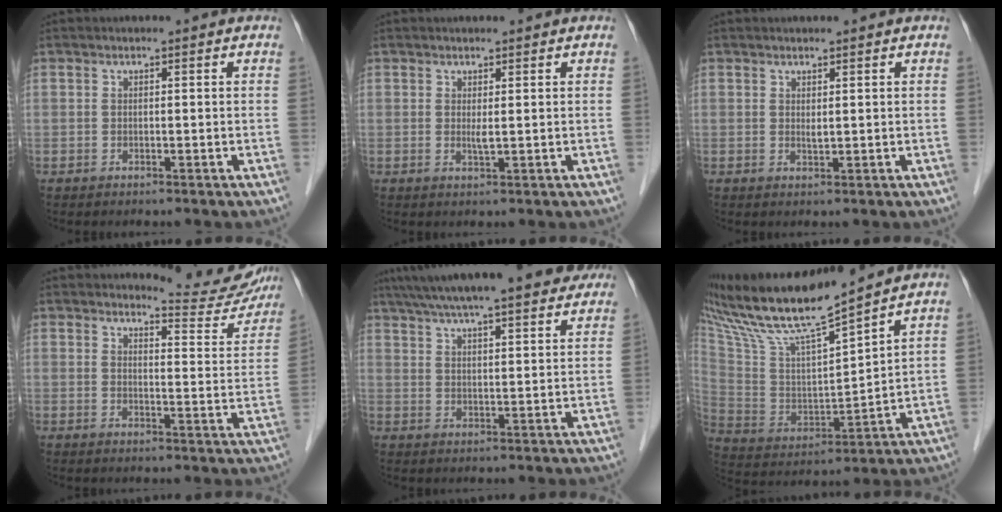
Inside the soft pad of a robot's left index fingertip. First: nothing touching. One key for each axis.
{"total": 1.1, "fx": 0.3, "fy": 0.0, "fz": 1.1, "tx": -0.025, "ty": -0.003, "tz": 0.009}
{"total": 1.0, "fx": 0.6, "fy": 0.2, "fz": 0.8, "tx": -0.015, "ty": -0.002, "tz": 0.011}
{"total": 8.8, "fx": 8.7, "fy": 0.9, "fz": 0.3, "tx": 0.004, "ty": -0.035, "tz": 0.097}
{"total": 21.4, "fx": 18.1, "fy": 3.3, "fz": 10.9, "tx": -0.181, "ty": 0.047, "tz": 0.250}
{"total": 15.5, "fx": 13.7, "fy": -0.7, "fz": 7.3, "tx": -0.150, "ty": 0.000, "tz": 0.262}